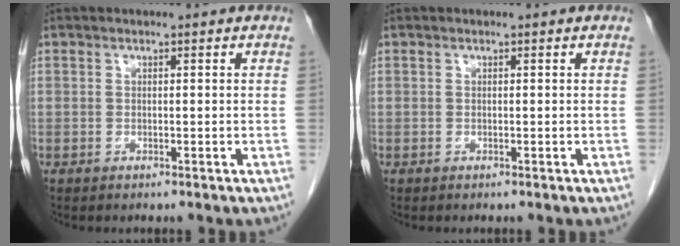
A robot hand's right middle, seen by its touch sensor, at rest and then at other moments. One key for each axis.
{"total": 0.0}